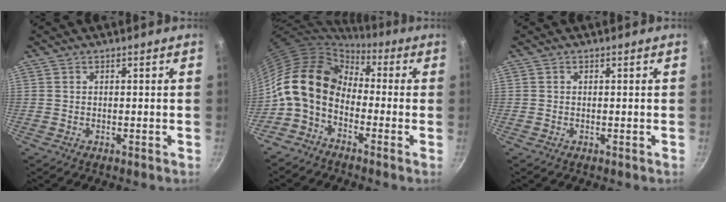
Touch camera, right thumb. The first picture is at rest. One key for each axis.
{"total": 13.1, "fx": -0.8, "fy": 9.3, "fz": 9.2, "tx": -0.152, "ty": 0.033, "tz": -0.035}
{"total": 0.0}